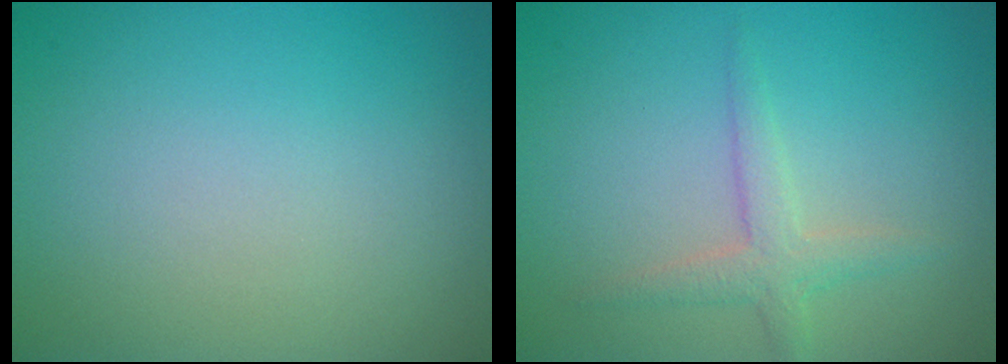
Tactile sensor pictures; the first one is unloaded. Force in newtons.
{"total": 2.2, "press": 2.2, "slide": 0.1}